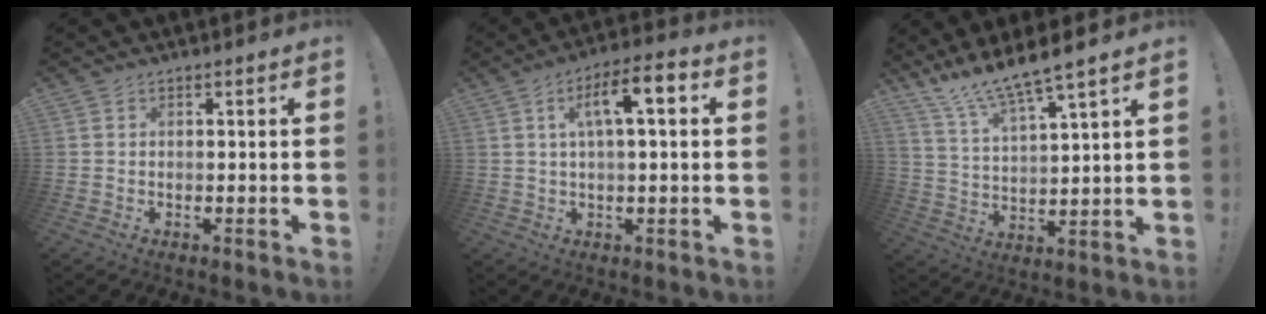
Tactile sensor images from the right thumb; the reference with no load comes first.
{"total": 9.4, "force": [2.1, 2.8, 8.7], "torque": [-0.144, 0.008, 0.030]}
{"total": 9.9, "force": [9.0, -0.4, 4.1], "torque": [-0.098, -0.066, 0.157]}